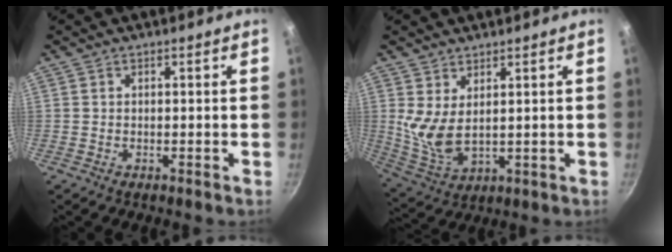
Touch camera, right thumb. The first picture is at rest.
{"total": 7.4, "force": [2.7, 3.4, 6.0], "torque": [-0.115, -0.035, 0.064]}